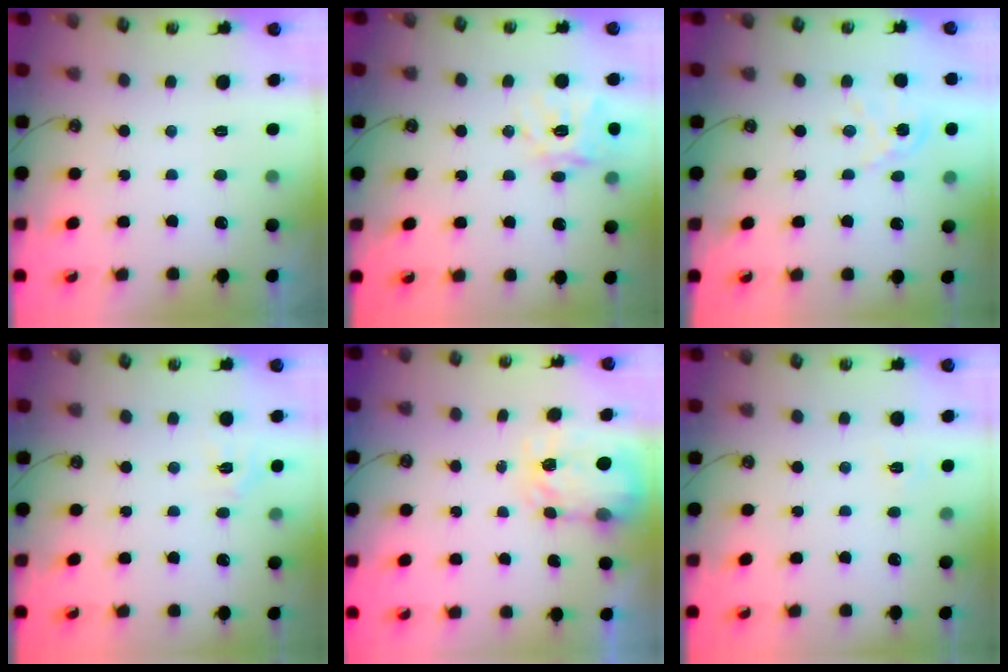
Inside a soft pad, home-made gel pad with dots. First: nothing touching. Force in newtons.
{"total": 15.2, "press": 15.0, "slide": 1.9}
{"total": 3.6, "press": 3.5, "slide": 0.2}
{"total": 3.9, "press": 3.9, "slide": 0.2}
{"total": 3.8, "press": 3.8, "slide": 0.6}
{"total": 2.3, "press": 2.3, "slide": 0.3}